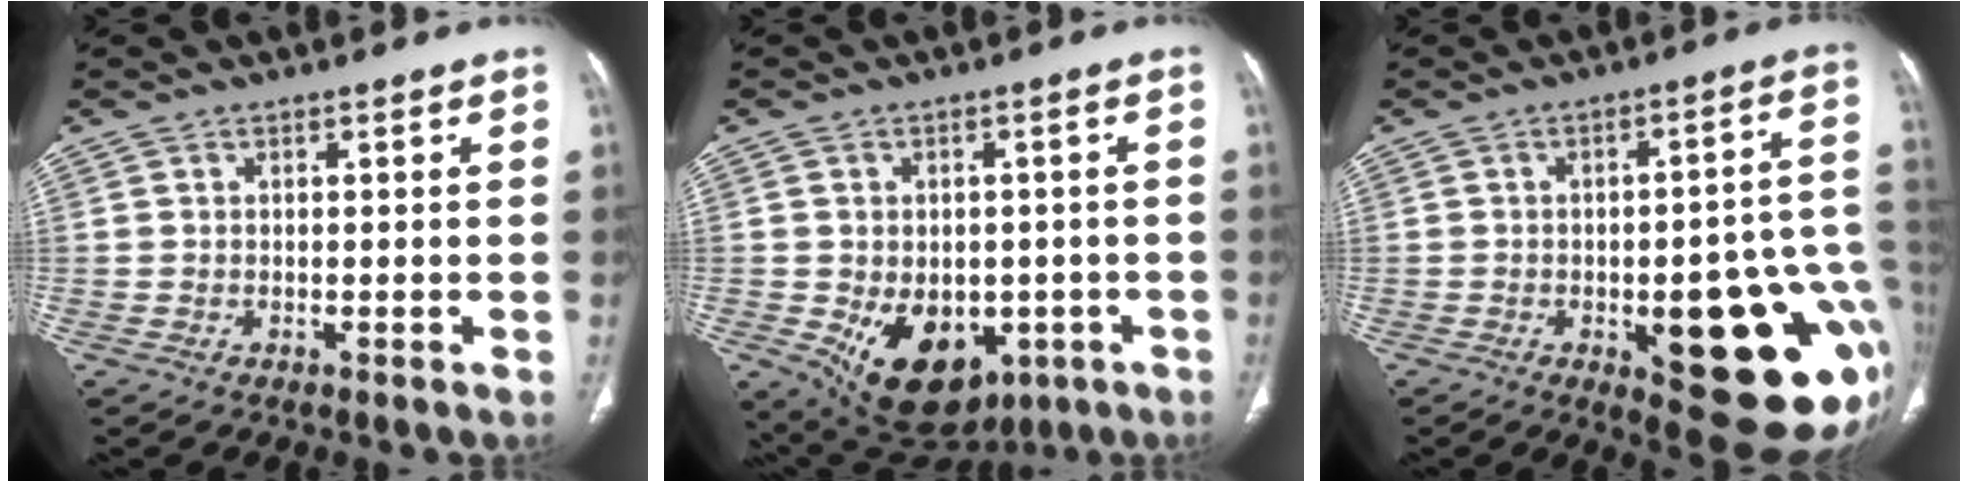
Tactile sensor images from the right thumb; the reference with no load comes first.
{"total": 15.3, "force": [-4.7, 10.5, 10.1], "torque": [-0.134, 0.001, -0.042]}
{"total": 24.7, "force": [-5.7, 8.4, 22.6], "torque": [-0.225, 0.017, -0.051]}